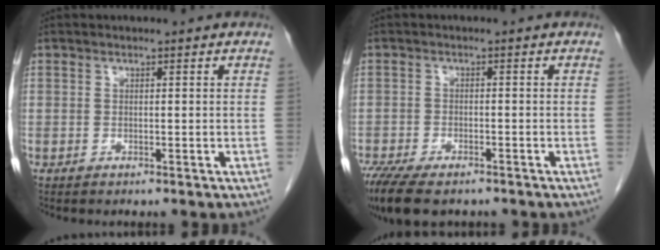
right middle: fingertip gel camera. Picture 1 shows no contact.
{"total": 10.5, "force": [-7.9, 4.0, 5.8], "torque": [-0.112, -0.012, -0.120]}